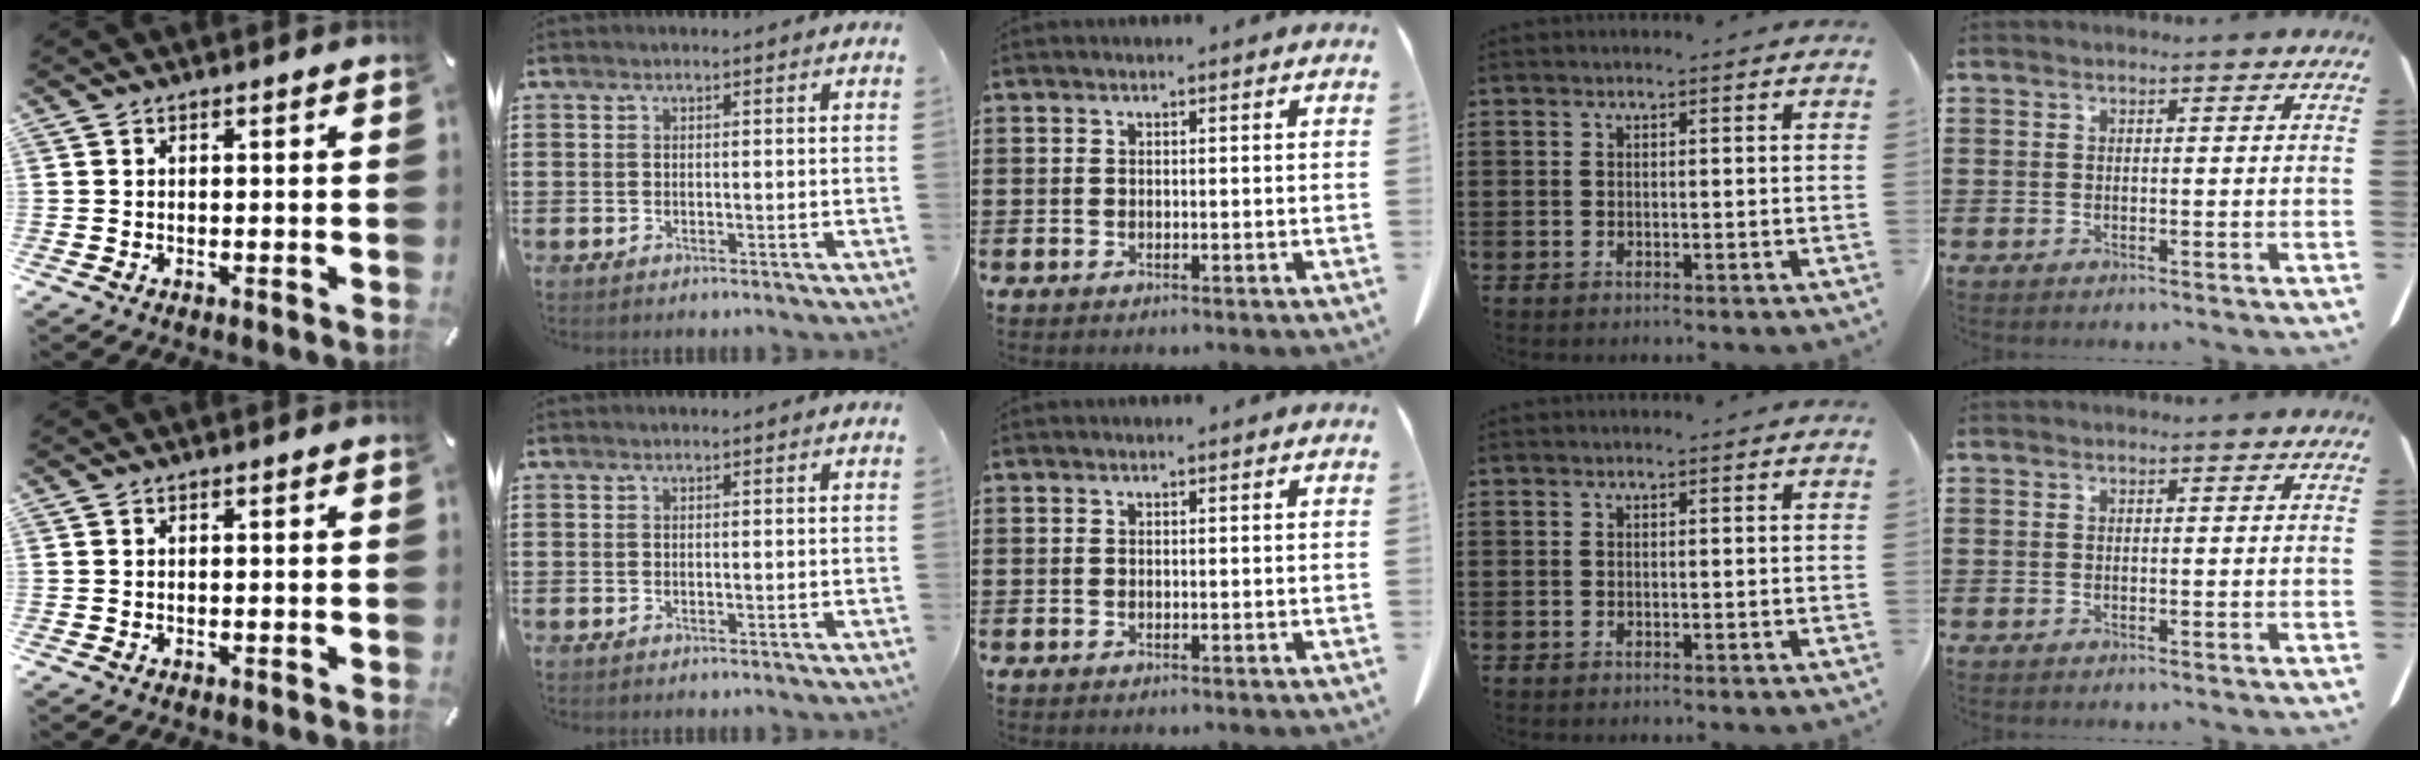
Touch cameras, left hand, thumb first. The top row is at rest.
{}